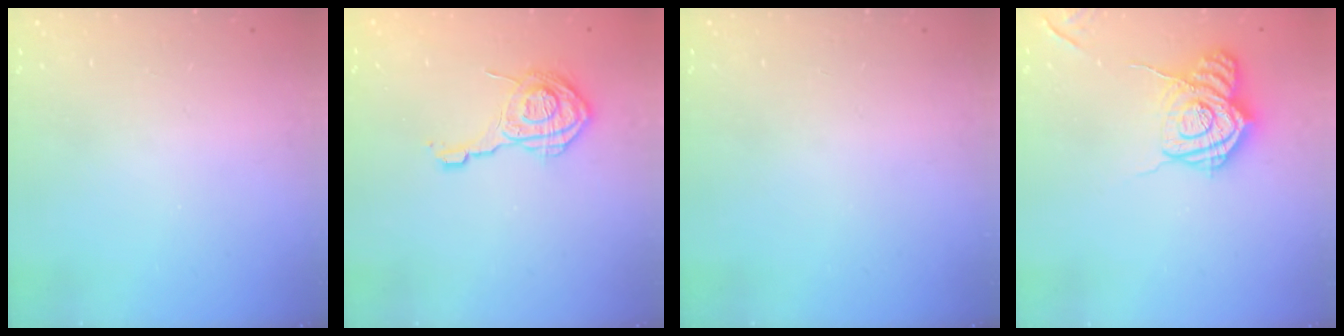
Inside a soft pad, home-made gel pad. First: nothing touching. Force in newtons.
{"total": 14.0, "press": 14.0, "slide": 0.6}
{"total": 0.0}
{"total": 15.8, "press": 15.8, "slide": 0.8}